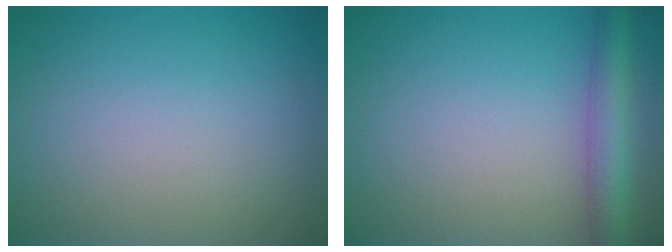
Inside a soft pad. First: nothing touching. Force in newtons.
{"total": 4.4, "press": 4.4, "slide": 0.1}